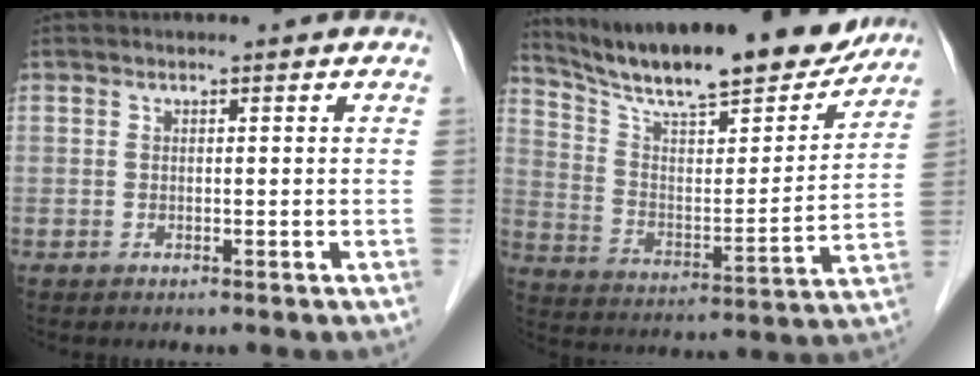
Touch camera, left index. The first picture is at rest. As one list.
[{"total": 21.7, "force": [19.3, 3.4, 9.3], "torque": [-0.155, -0.017, 0.295]}]